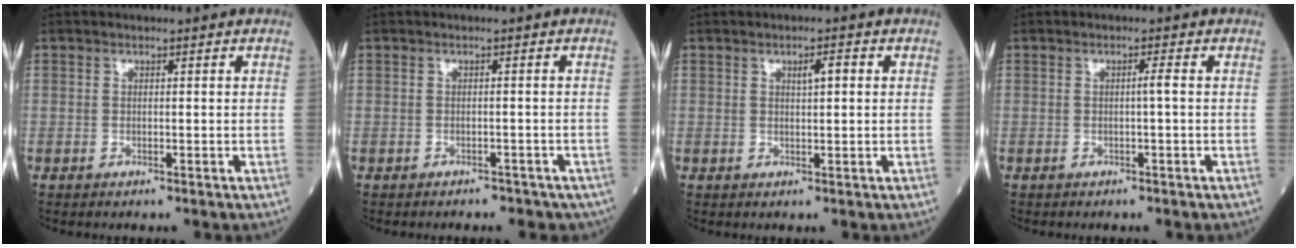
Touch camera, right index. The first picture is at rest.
{"total": 5.5, "force": [-4.6, 2.8, 1.4], "torque": [-0.014, 0.003, -0.042]}
{"total": 2.2, "force": [0.7, 0.4, 2.0], "torque": [-0.033, 0.003, 0.011]}
{"total": 1.1, "force": [0.0, -0.3, 1.0], "torque": [-0.016, 0.002, -0.001]}